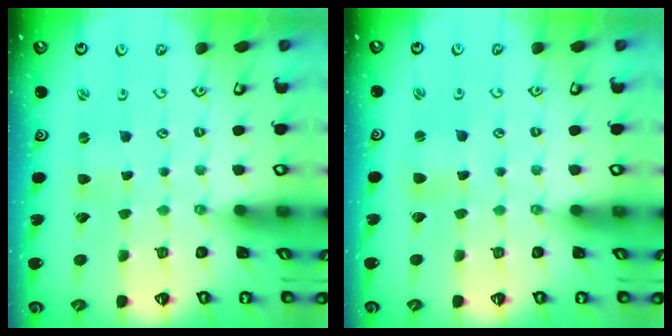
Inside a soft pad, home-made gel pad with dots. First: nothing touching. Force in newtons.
{"total": 1.7, "press": 1.7, "slide": 0.3}